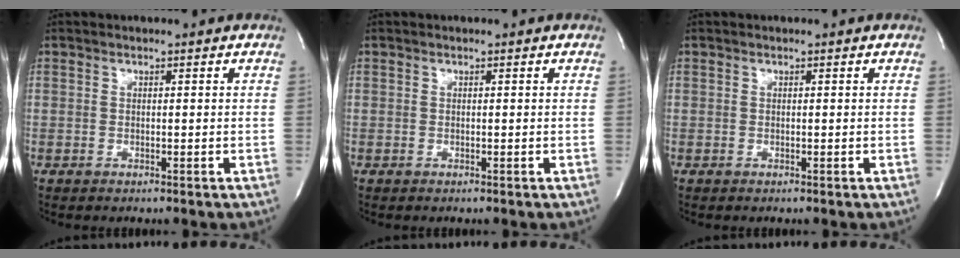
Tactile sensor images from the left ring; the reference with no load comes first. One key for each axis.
{"total": 0.0}
{"total": 0.0}